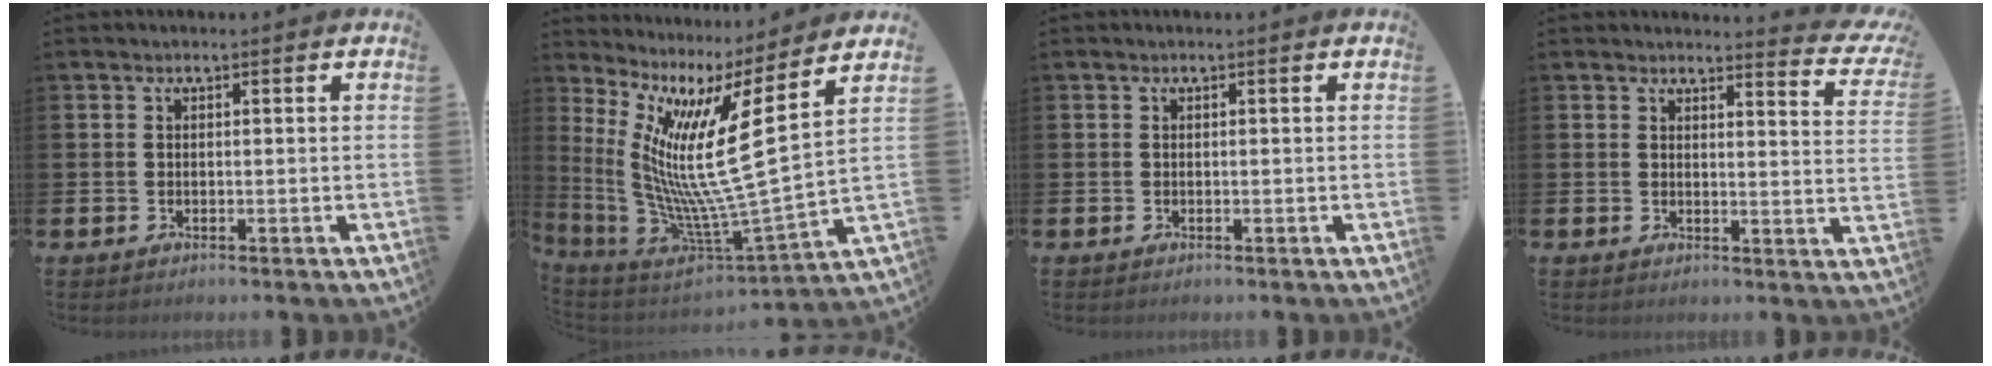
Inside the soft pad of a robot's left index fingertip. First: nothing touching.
{"total": 13.9, "force": [4.1, 1.9, 13.1], "torque": [-0.271, -0.072, 0.048]}
{"total": 0.0}
{"total": 2.5, "force": [2.4, 0.1, 0.4], "torque": [0.007, -0.031, 0.035]}